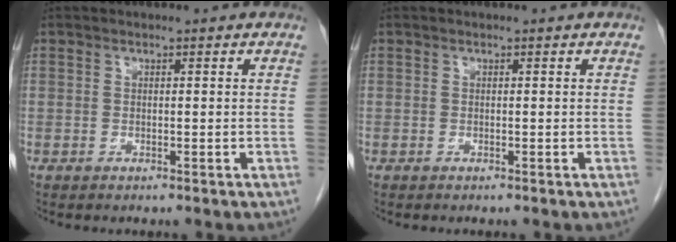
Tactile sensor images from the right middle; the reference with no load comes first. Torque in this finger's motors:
{"motor_torque": [0.10, -0.11, 0.08, 0.01]}